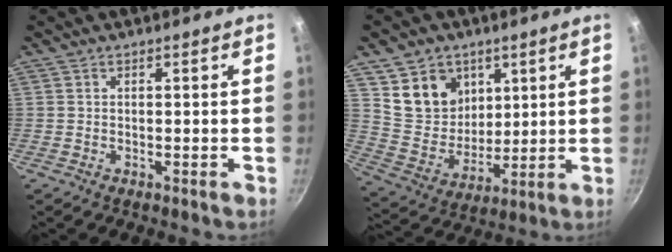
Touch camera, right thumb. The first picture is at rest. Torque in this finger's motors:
{"motor_torque": [-1.21, 1.29, -0.06, 0.11, 0.05]}